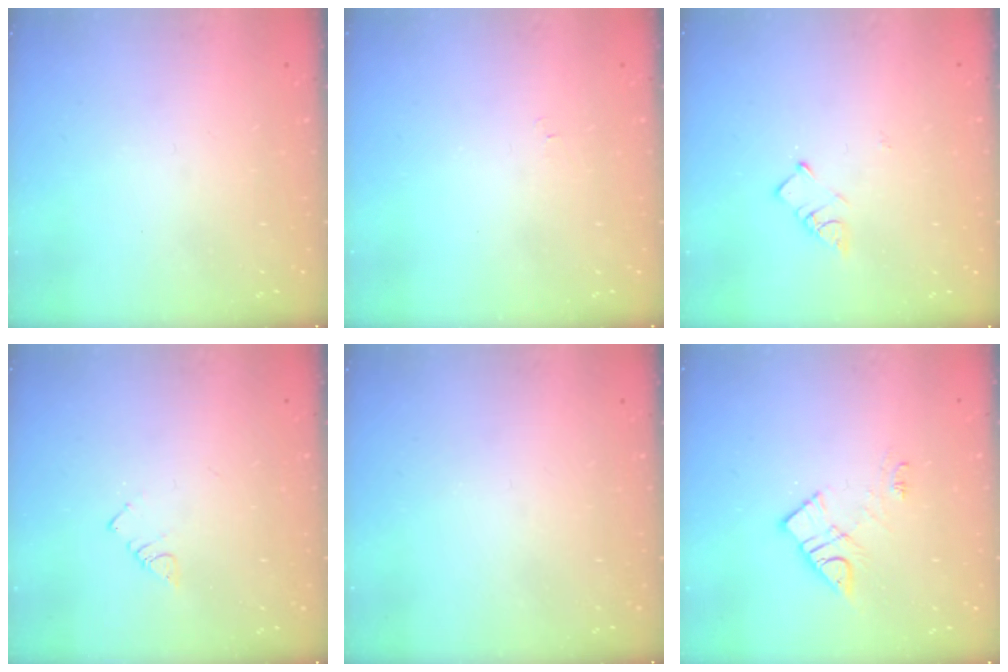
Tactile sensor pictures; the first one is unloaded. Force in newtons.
{"total": 4.0, "press": 3.9, "slide": 0.5}
{"total": 3.5, "press": 3.5, "slide": 0.3}
{"total": 2.4, "press": 2.4, "slide": 0.4}
{"total": 0.0}
{"total": 10.5, "press": 10.5, "slide": 0.7}